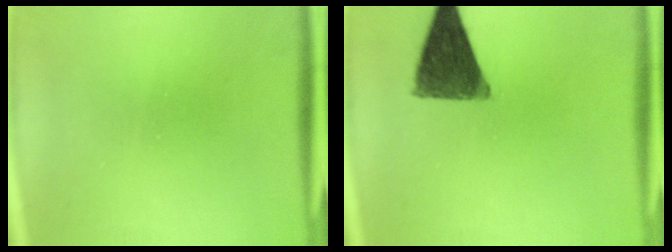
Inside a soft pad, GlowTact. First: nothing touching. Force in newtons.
{"total": 11.9}